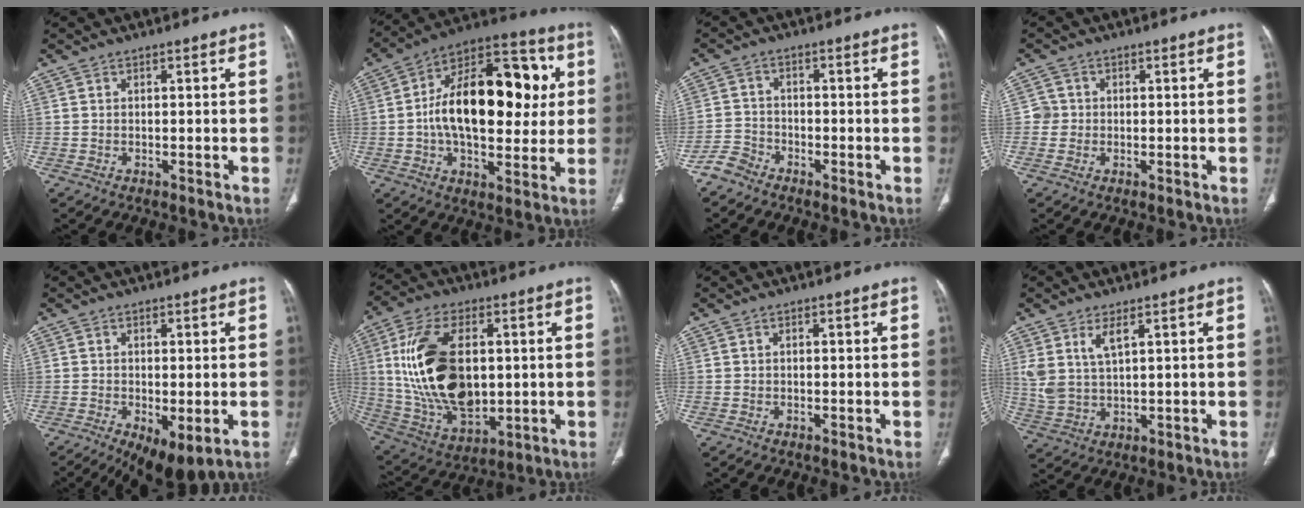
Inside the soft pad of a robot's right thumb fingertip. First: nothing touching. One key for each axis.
{"total": 25.0, "fx": 2.6, "fy": 13.6, "fz": 20.9, "tx": -0.295, "ty": 0.020, "tz": 0.031}
{"total": 3.3, "fx": -2.9, "fy": 1.5, "fz": 0.0, "tx": 0.006, "ty": 0.005, "tz": -0.066}
{"total": 2.2, "fx": -0.1, "fy": 2.2, "fz": 0.1, "tx": 0.015, "ty": 0.008, "tz": -0.006}
{"total": 10.0, "fx": -4.3, "fy": 4.3, "fz": 8.0, "tx": -0.130, "ty": -0.016, "tz": -0.061}
{"total": 21.8, "fx": 2.4, "fy": 12.6, "fz": 17.6, "tx": -0.327, "ty": -0.014, "tz": 0.058}
{"total": 0.0}
{"total": 6.0, "fx": 2.8, "fy": 2.5, "fz": 4.7, "tx": -0.104, "ty": -0.015, "tz": 0.070}